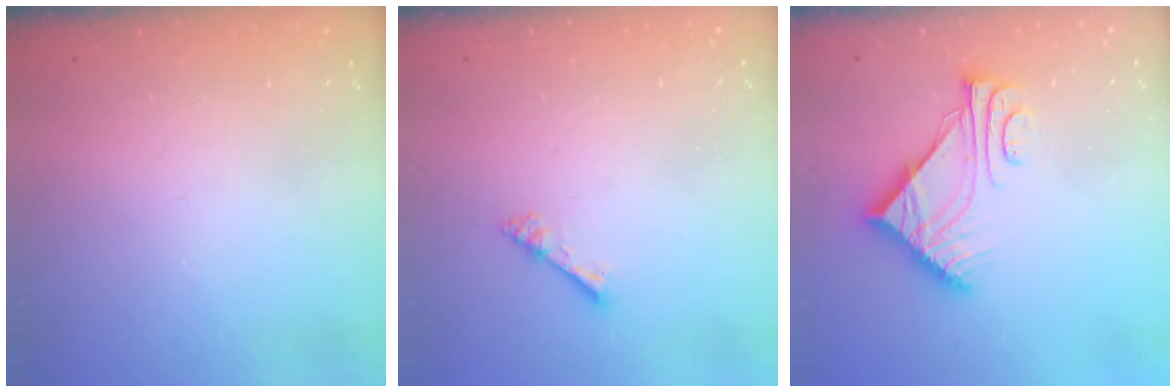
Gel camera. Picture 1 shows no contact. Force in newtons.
{"total": 2.7, "press": 2.7, "slide": 0.2}
{"total": 9.1, "press": 9.0, "slide": 0.9}